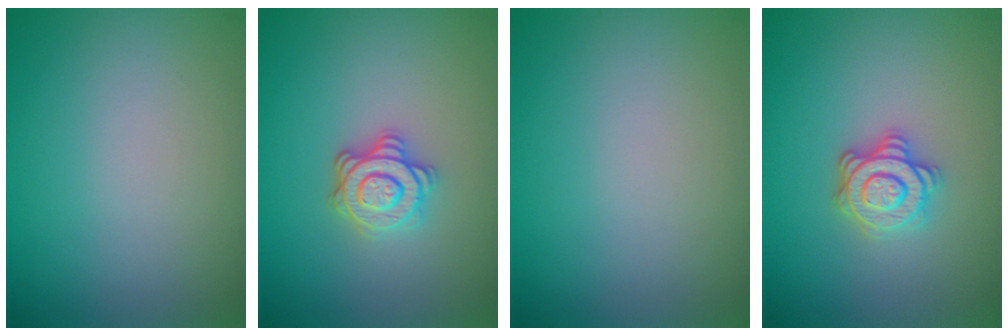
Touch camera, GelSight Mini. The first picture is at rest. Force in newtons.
{"total": 3.6, "press": 3.1, "slide": 1.9}
{"total": 0.0}
{"total": 3.6, "press": 3.1, "slide": 1.9}